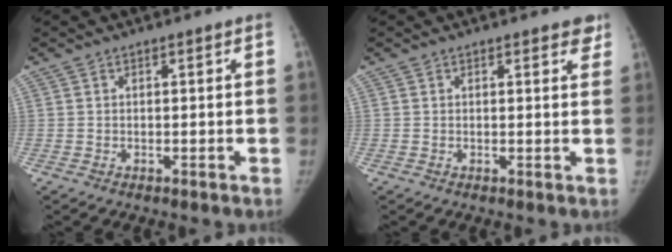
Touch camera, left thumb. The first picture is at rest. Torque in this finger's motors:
{"motor_torque": [0.44, -0.32, 0.43, -0.66, 0.06]}